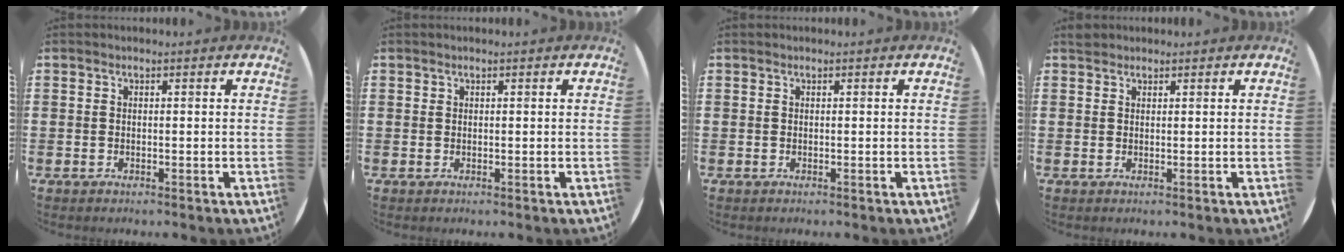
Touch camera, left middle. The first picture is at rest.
{"total": 0.0}
{"total": 0.0}
{"total": 1.0, "force": [0.9, 0.4, 0.0], "torque": [-0.001, 0.003, 0.017]}